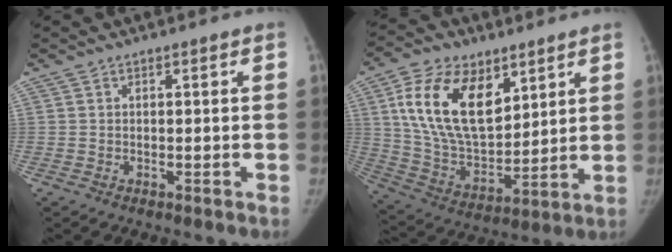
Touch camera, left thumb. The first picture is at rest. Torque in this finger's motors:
{"motor_torque": [1.45, 1.79, 1.84, -0.93, 0.17]}